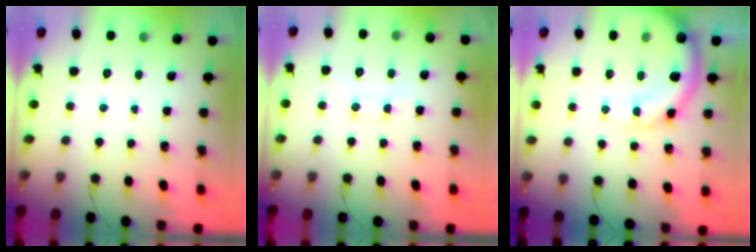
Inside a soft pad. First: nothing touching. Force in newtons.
{"total": 6.1, "press": 5.9, "slide": 1.5}
{"total": 13.4, "press": 13.1, "slide": 3.0}